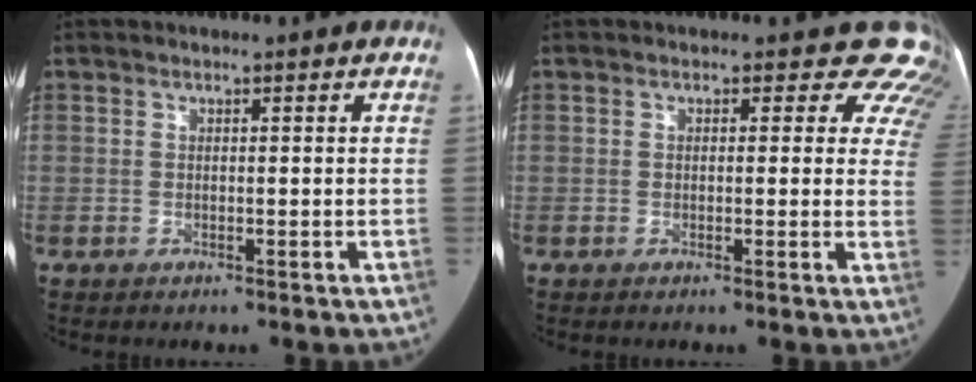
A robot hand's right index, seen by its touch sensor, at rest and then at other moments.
{"total": 6.9, "force": [5.7, 3.7, 1.2], "torque": [0.028, -0.006, 0.025]}